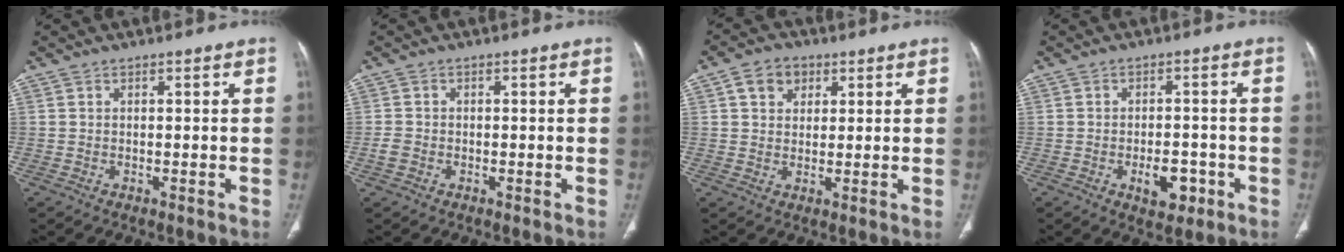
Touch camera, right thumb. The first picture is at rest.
{"total": 1.9, "force": [-0.7, 1.4, 1.0], "torque": [-0.022, 0.003, -0.016]}
{"total": 5.7, "force": [2.3, 4.4, 2.7], "torque": [-0.021, -0.002, 0.036]}
{"total": 5.9, "force": [-2.4, 3.3, 4.2], "torque": [-0.043, 0.010, -0.029]}